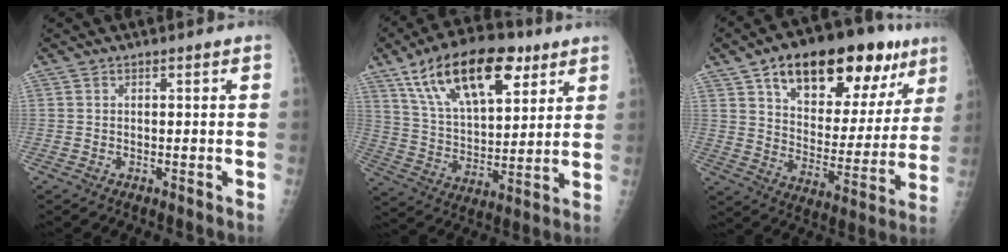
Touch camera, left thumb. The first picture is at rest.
{"total": 21.8, "force": [11.6, 10.4, 15.2], "torque": [-0.230, -0.026, 0.203]}
{"total": 26.5, "force": [14.4, 13.1, 18.1], "torque": [-0.224, -0.013, 0.222]}